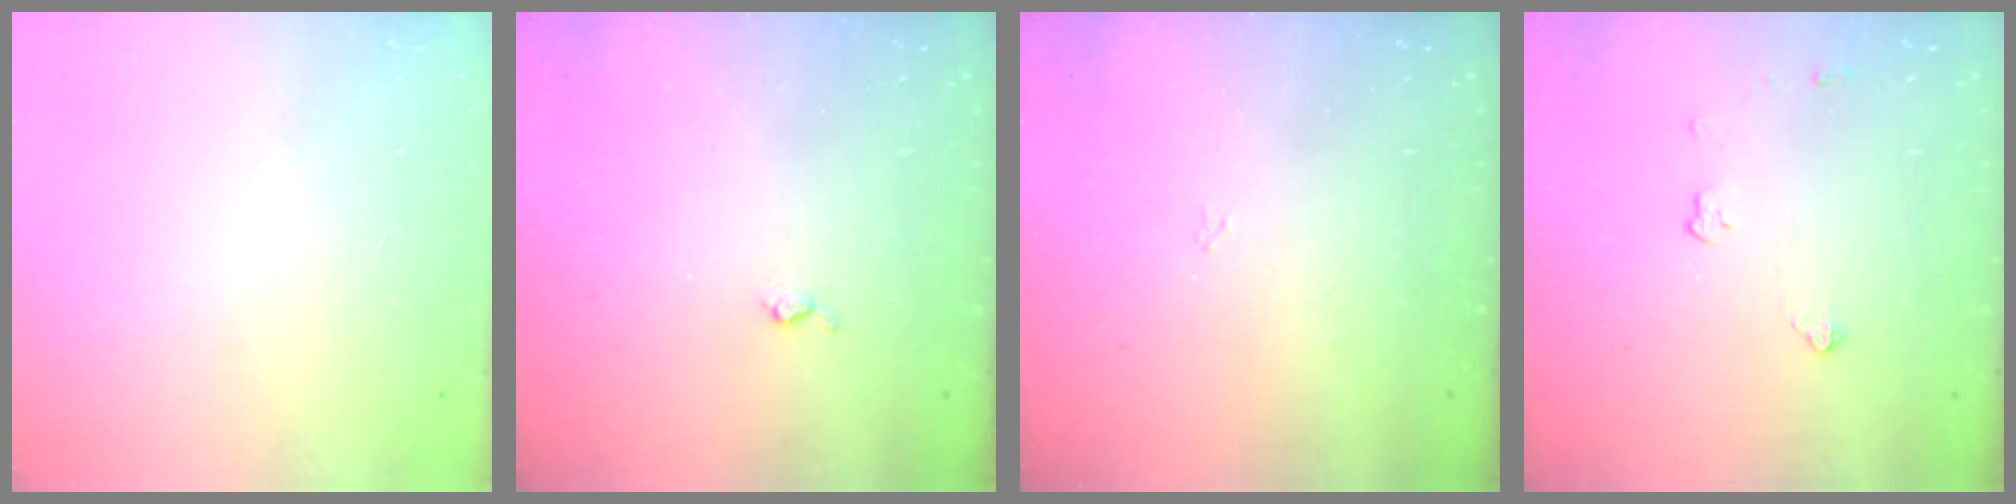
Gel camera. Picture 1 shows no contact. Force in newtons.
{"total": 3.0, "press": 2.9, "slide": 0.4}
{"total": 2.9, "press": 2.8, "slide": 0.4}
{"total": 3.6, "press": 3.5, "slide": 0.5}